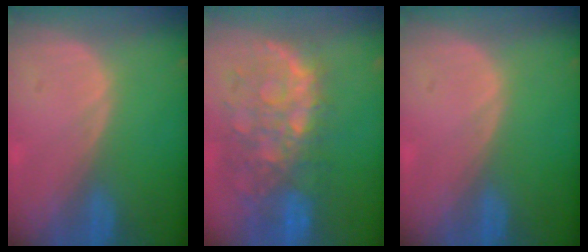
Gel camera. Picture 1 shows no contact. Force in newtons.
{"total": 11.2, "press": 9.6, "slide": 5.6}
{"total": 0.0}